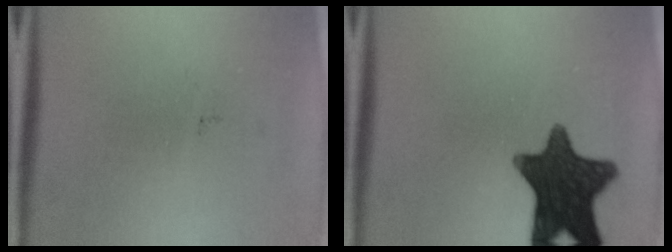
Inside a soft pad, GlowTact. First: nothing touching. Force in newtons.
{"total": 14.1}